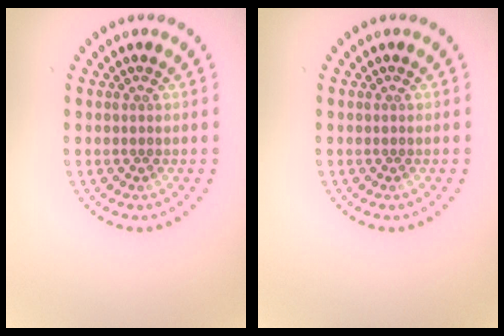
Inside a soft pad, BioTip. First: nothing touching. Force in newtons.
{"total": 0.0}